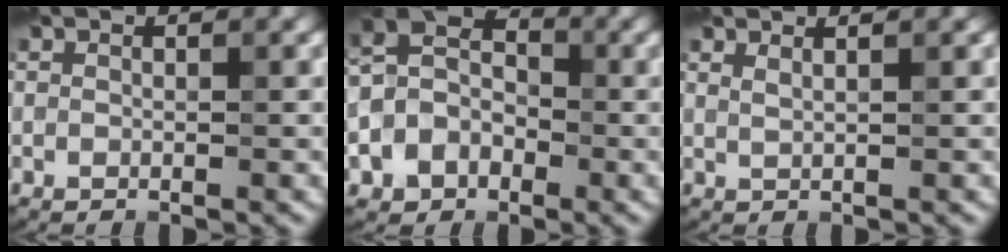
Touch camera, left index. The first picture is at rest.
{"total": 5.5, "force": [-1.9, 4.3, 2.8], "torque": [-0.047, 0.002, -0.044]}
{"total": 1.9, "force": [1.3, 0.8, 1.2], "torque": [-0.006, 0.001, 0.006]}